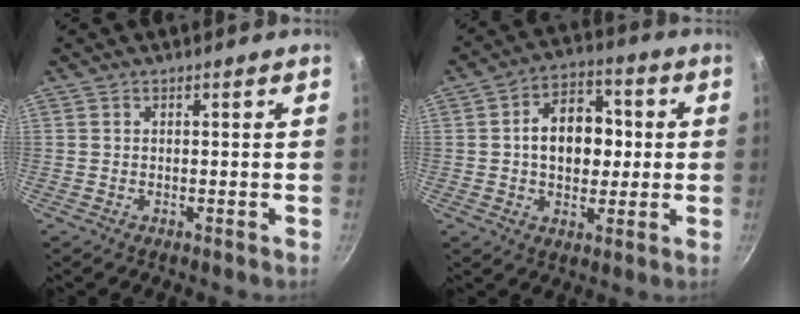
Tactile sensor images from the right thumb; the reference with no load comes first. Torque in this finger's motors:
{"motor_torque": [0.03, 0.21, 0.06, 0.11, 0.14]}